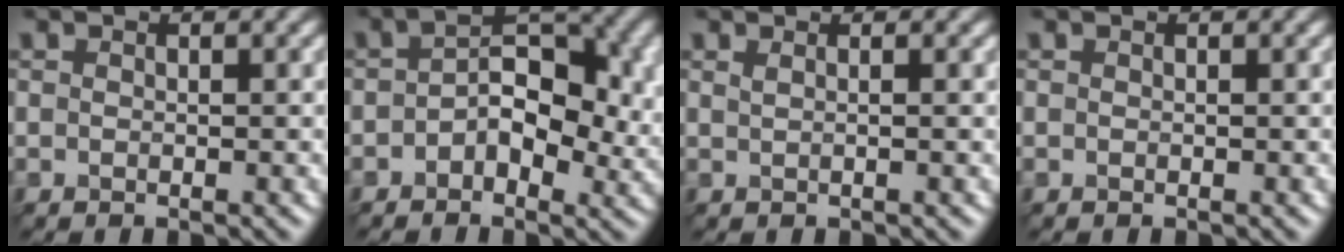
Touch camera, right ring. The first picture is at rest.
{"total": 4.6, "force": [-0.4, 2.5, 3.8], "torque": [-0.072, 0.009, -0.001]}
{"total": 0.6, "force": [0.4, 0.1, 0.4], "torque": [-0.007, 0.000, -0.004]}
{"total": 0.0}